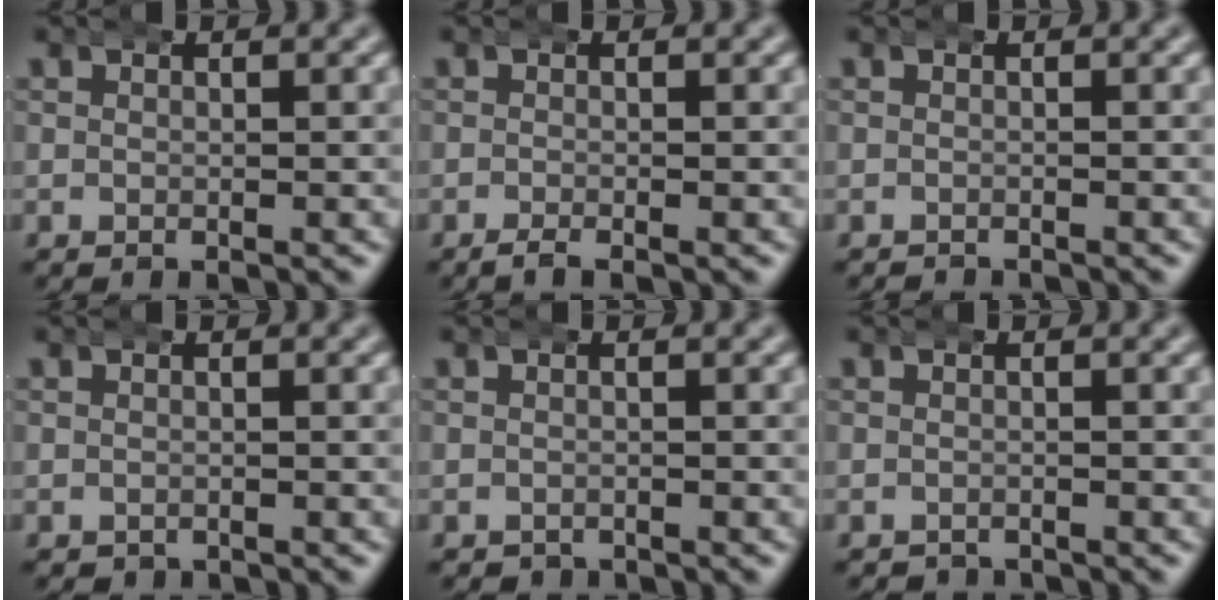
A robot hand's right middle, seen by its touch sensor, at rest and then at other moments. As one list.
[{"total": 1.2, "force": [-1.1, 0.1, 0.6], "torque": [-0.015, -0.004, -0.018]}, {"total": 1.0, "force": [-0.9, 0.0, -0.2], "torque": [-0.003, -0.008, -0.011]}, {"total": 0.6, "force": [-0.5, 0.4, -0.1], "torque": [0.000, -0.007, -0.001]}, {"total": 1.0, "force": [-0.9, 0.4, -0.2], "torque": [0.003, -0.009, -0.008]}, {"total": 1.4, "force": [-1.4, 0.2, -0.3], "torque": [0.003, -0.009, -0.017]}]